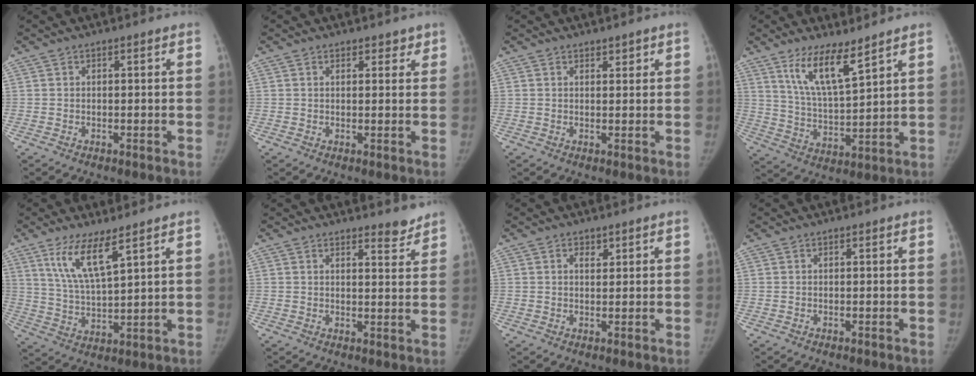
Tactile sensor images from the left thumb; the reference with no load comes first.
{"total": 2.4, "force": [1.7, 1.4, 0.9], "torque": [0.009, -0.008, 0.019]}
{"total": 1.3, "force": [1.0, 0.6, 0.4], "torque": [0.003, -0.006, 0.014]}
{"total": 9.9, "force": [6.7, 2.1, 6.9], "torque": [-0.124, -0.051, 0.140]}
{"total": 8.8, "force": [5.5, 1.8, 6.7], "torque": [-0.129, -0.034, 0.115]}
{"total": 3.5, "force": [3.2, 0.9, 1.0], "torque": [0.001, -0.029, 0.040]}
{"total": 2.9, "force": [1.6, 1.8, 1.5], "torque": [-0.010, -0.009, 0.027]}
{"total": 0.0}